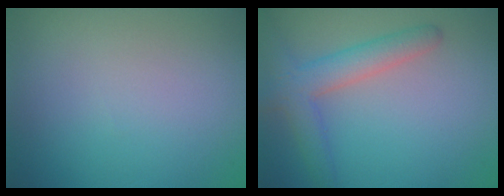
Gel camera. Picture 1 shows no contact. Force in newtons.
{"total": 3.8, "press": 3.8, "slide": 0.2}